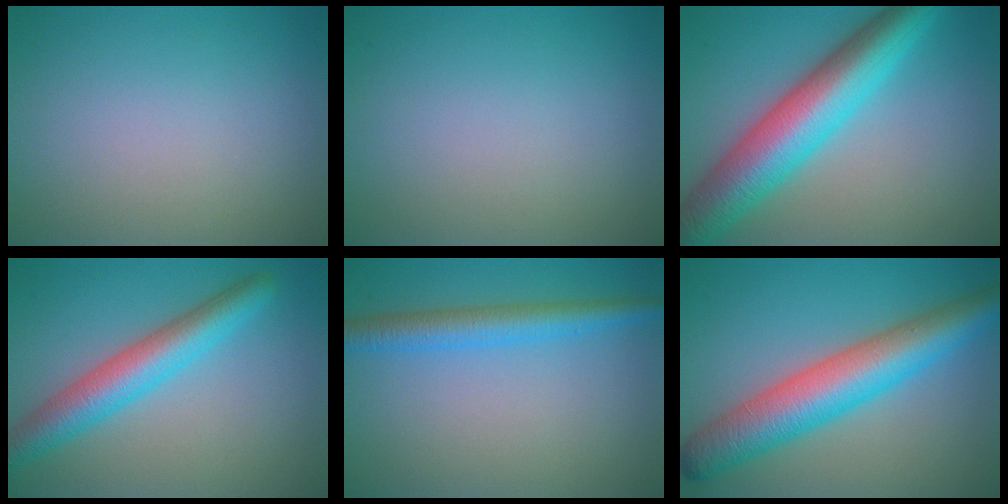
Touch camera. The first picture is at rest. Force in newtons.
{"total": 0.0}
{"total": 10.0, "press": 10.0, "slide": 0.1}
{"total": 5.4, "press": 5.4, "slide": 0.2}
{"total": 3.7, "press": 3.7, "slide": 0.0}
{"total": 8.7, "press": 8.7, "slide": 0.1}